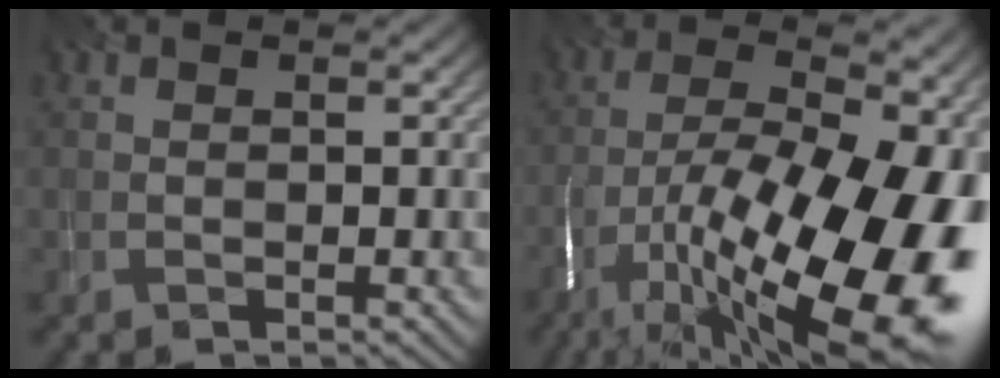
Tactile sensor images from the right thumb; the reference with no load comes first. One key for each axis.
{"total": 21.6, "fx": -8.9, "fy": 7.9, "fz": 18.0, "tx": -0.282, "ty": -0.027, "tz": -0.145}